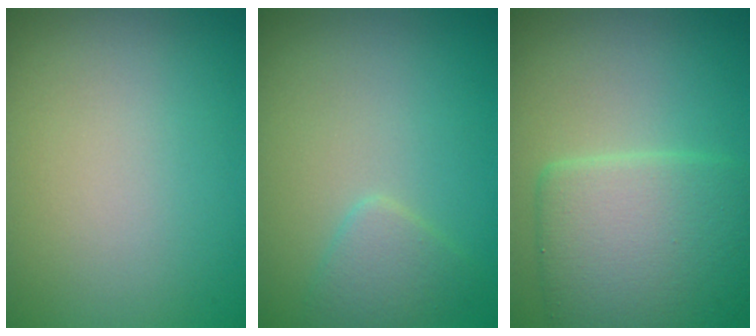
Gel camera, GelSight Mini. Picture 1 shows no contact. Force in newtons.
{"total": 1.9, "press": 1.9, "slide": 0.2}
{"total": 6.2, "press": 6.2, "slide": 0.1}